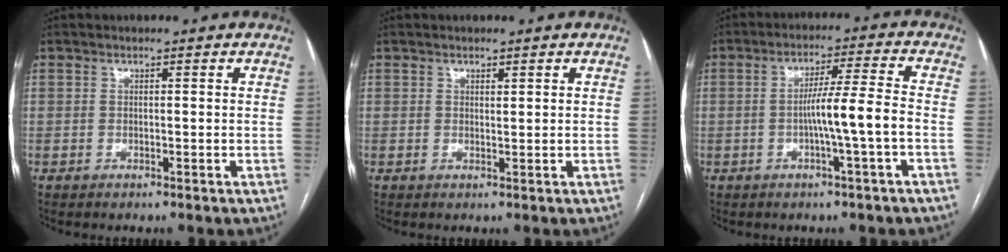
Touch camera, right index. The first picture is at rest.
{"total": 0.7, "force": [0.5, 0.2, 0.5], "torque": [-0.008, -0.004, 0.007]}
{"total": 7.2, "force": [-1.8, -1.0, 6.9], "torque": [-0.118, 0.011, -0.029]}